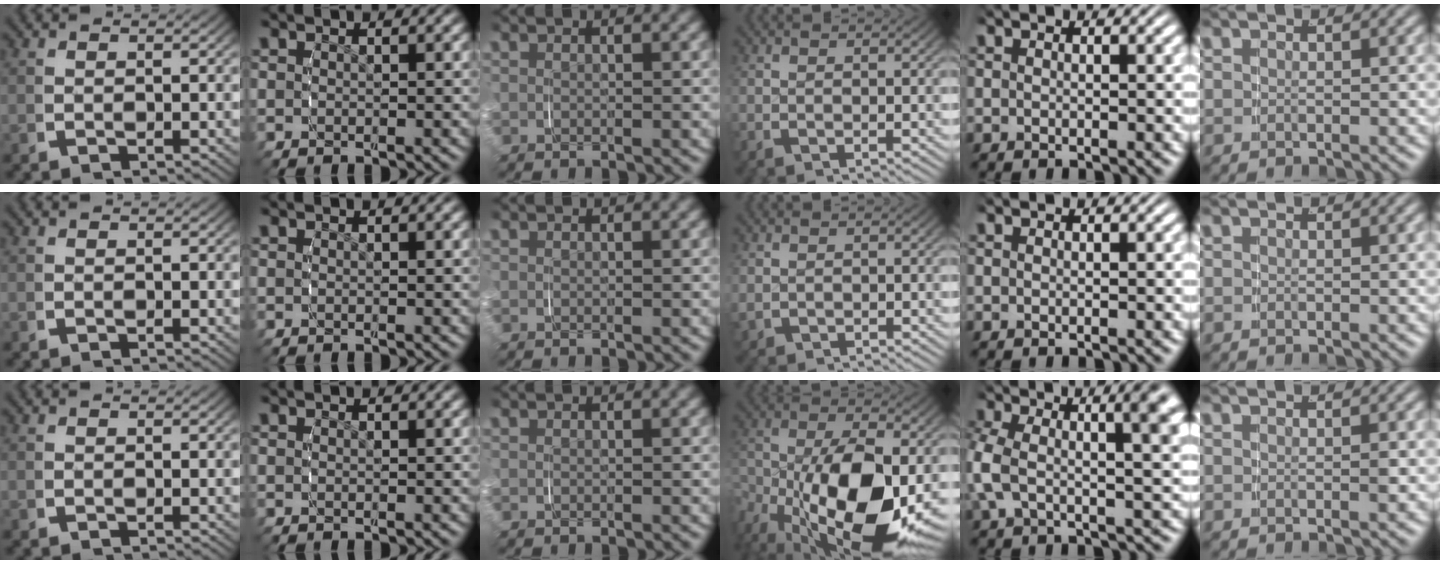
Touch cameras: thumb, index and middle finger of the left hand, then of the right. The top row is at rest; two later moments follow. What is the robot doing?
{"motion": "grasp_and_lifting", "object": "jar lid"}